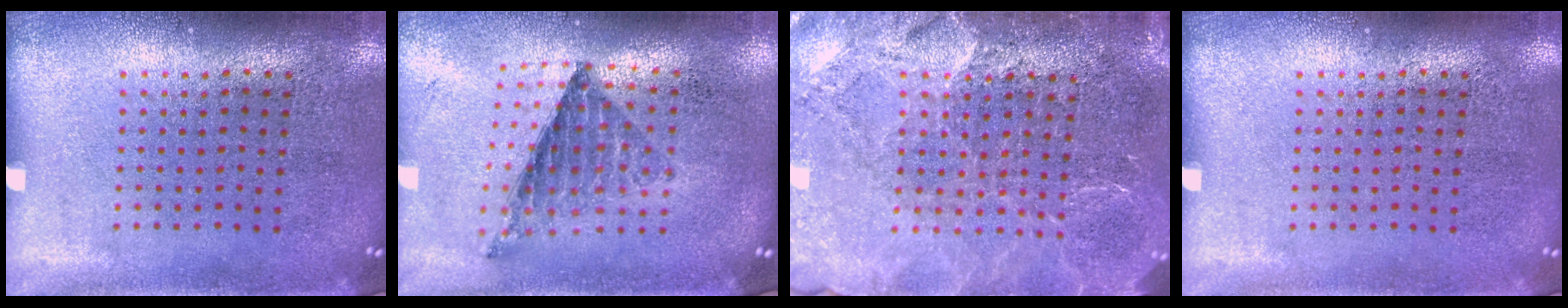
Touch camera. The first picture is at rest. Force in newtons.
{"total": 0.8, "press": 0.8, "slide": 0.0}
{"total": 3.6, "press": 3.4, "slide": 1.1}
{"total": 0.0}